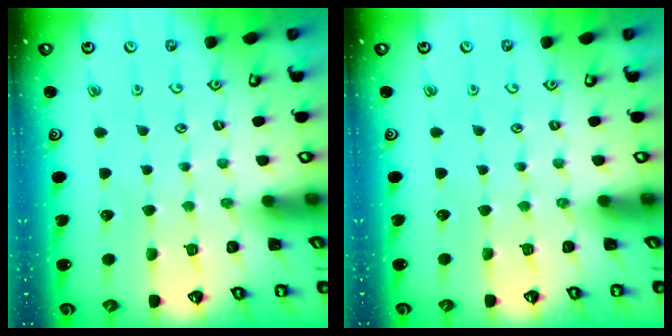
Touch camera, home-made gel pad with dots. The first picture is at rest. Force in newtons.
{"total": 0.0}